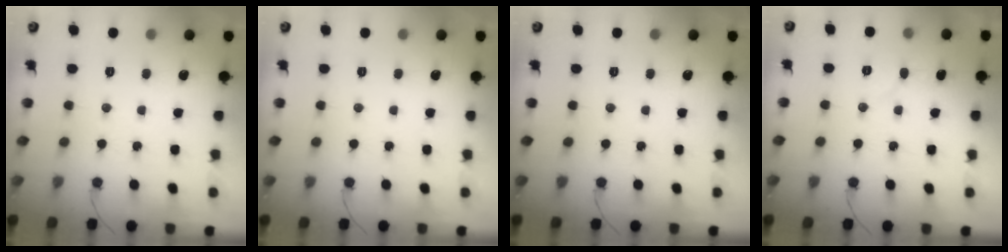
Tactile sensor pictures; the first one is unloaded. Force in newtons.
{"total": 0.0}
{"total": 0.0}
{"total": 4.6, "press": 4.5, "slide": 0.5}